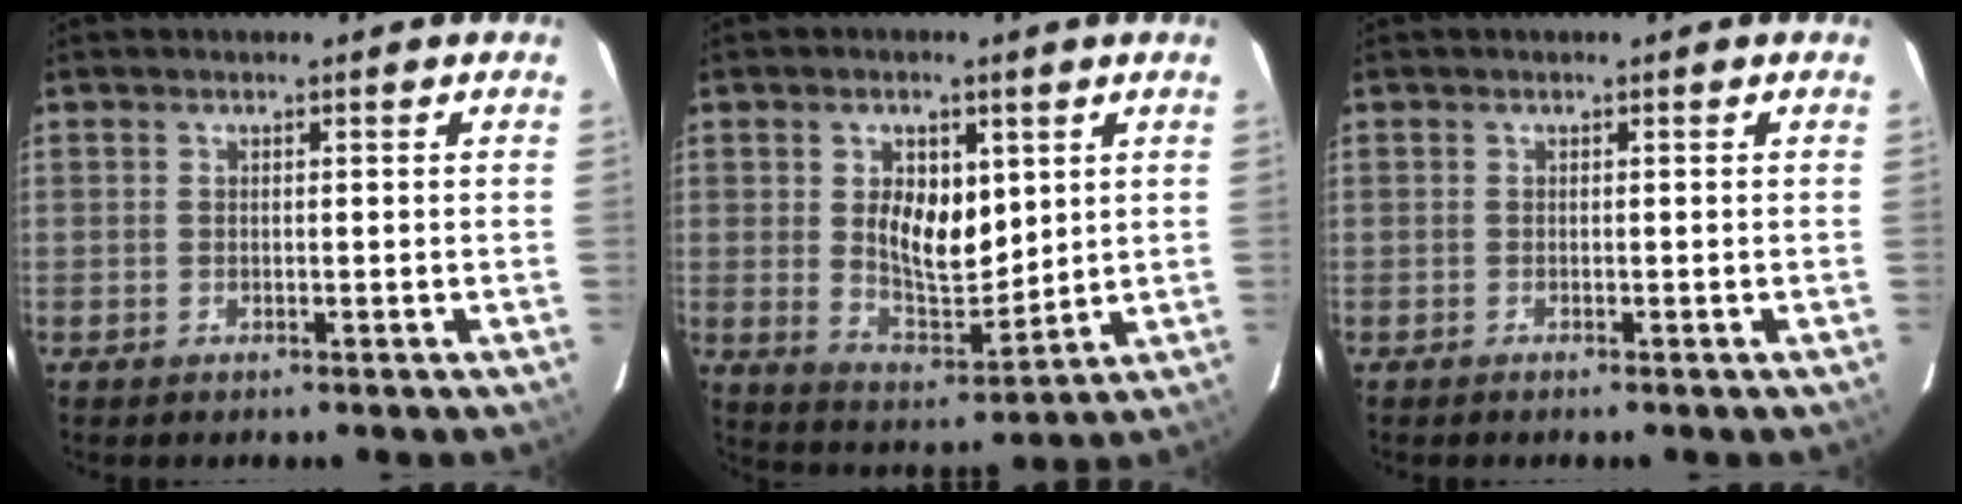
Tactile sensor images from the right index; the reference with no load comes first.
{"total": 10.1, "force": [2.4, 5.7, 7.9], "torque": [-0.137, -0.003, 0.054]}
{"total": 0.0}